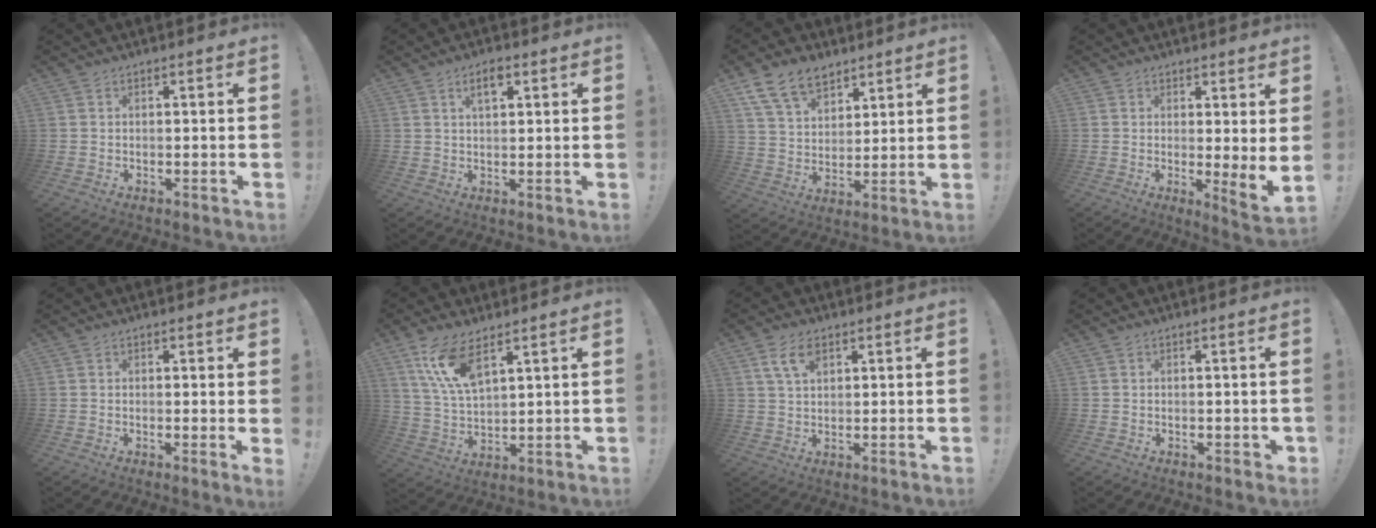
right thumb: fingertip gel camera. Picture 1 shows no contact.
{"total": 4.3, "force": [2.1, 2.0, 3.3], "torque": [-0.046, -0.002, 0.031]}
{"total": 13.0, "force": [8.5, 8.0, 5.8], "torque": [-0.094, -0.047, 0.161]}
{"total": 4.2, "force": [1.6, -0.1, 3.9], "torque": [-0.038, -0.032, 0.029]}
{"total": 1.5, "force": [0.9, -0.1, 1.1], "torque": [-0.002, -0.010, 0.011]}
{"total": 11.7, "force": [7.5, 4.2, 7.9], "torque": [-0.167, -0.026, 0.139]}
{"total": 6.2, "force": [3.2, 3.3, 4.2], "torque": [-0.075, -0.005, 0.059]}
{"total": 0.9, "force": [0.0, 0.6, 0.7], "torque": [-0.009, 0.002, 0.000]}